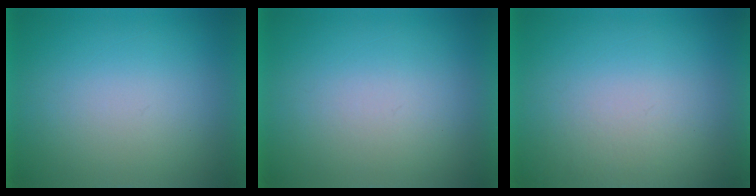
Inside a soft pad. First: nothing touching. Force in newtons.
{"total": 1.2}
{"total": 2.0}